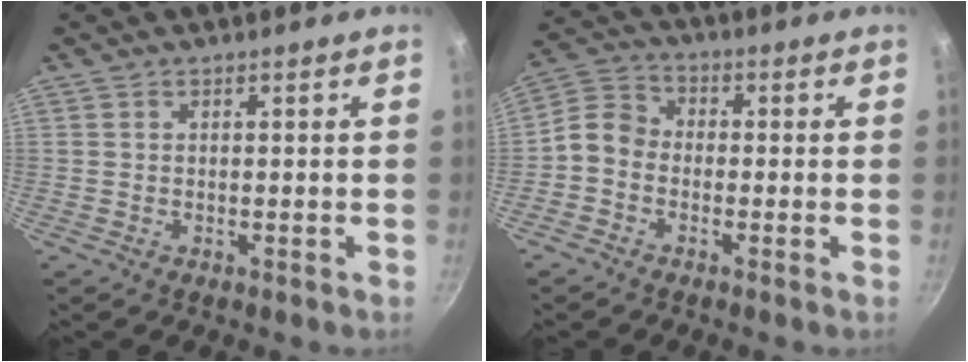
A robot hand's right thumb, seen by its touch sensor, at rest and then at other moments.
{"total": 6.3, "force": [-1.5, 5.2, 3.3], "torque": [-0.049, 0.025, -0.045]}